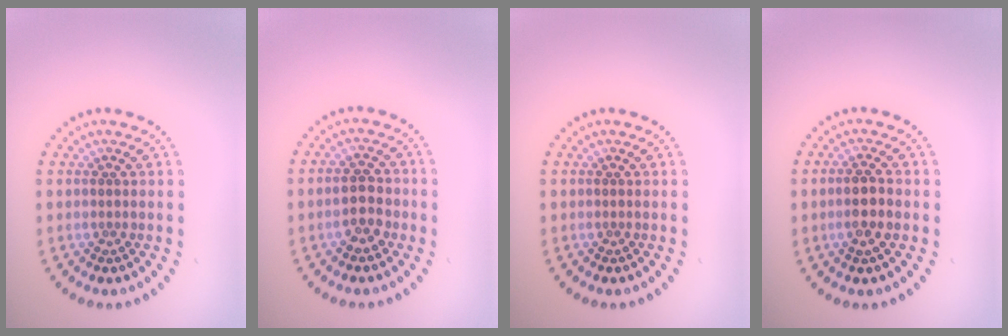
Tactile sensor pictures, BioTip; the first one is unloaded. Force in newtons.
{"total": 2.7, "press": 2.7, "slide": 0.5}
{"total": 0.0}
{"total": 2.4, "press": 2.3, "slide": 0.6}